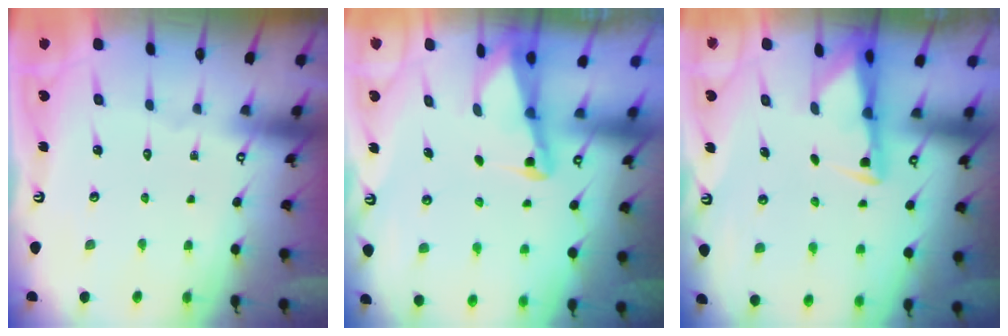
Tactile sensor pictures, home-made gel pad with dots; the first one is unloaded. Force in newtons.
{"total": 2.2, "press": 2.2, "slide": 0.3}
{"total": 3.0, "press": 2.9, "slide": 0.6}